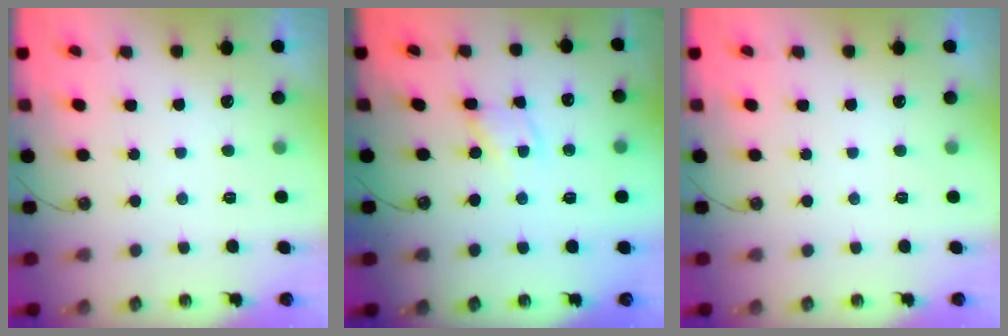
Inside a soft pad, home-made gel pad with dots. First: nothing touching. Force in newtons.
{"total": 2.1, "press": 2.1, "slide": 0.3}
{"total": 0.0}